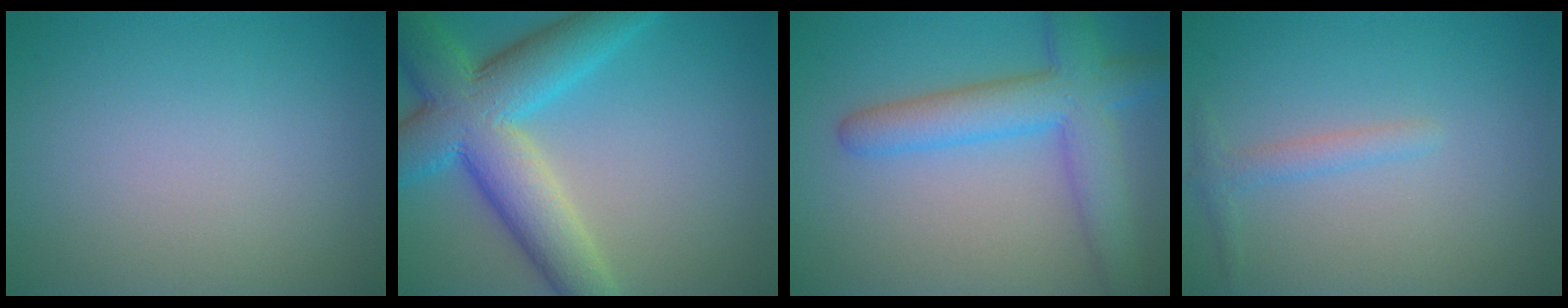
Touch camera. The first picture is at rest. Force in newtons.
{"total": 10.2, "press": 10.1, "slide": 0.2}
{"total": 6.2, "press": 6.2, "slide": 0.3}
{"total": 1.4, "press": 1.4, "slide": 0.1}